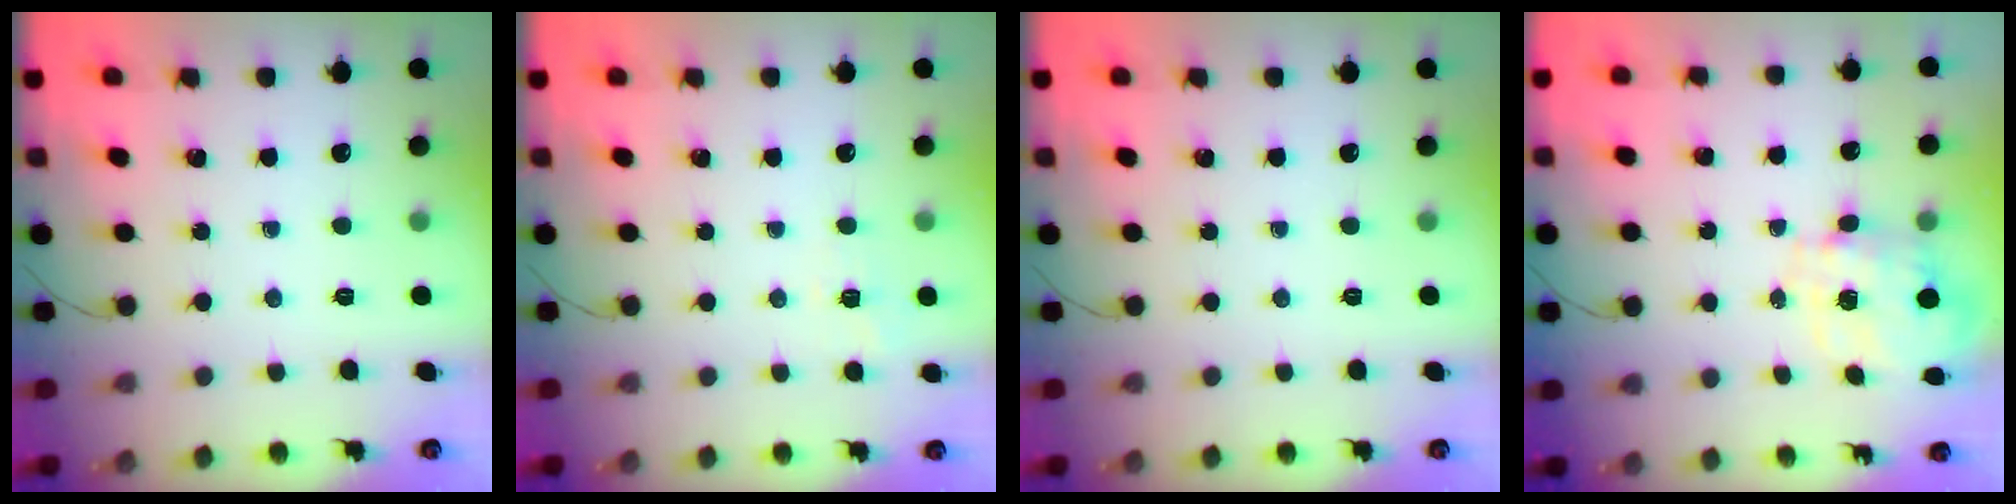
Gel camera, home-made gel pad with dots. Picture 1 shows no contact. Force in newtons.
{"total": 4.2, "press": 3.8, "slide": 1.7}
{"total": 0.0}
{"total": 9.8, "press": 9.8, "slide": 0.8}